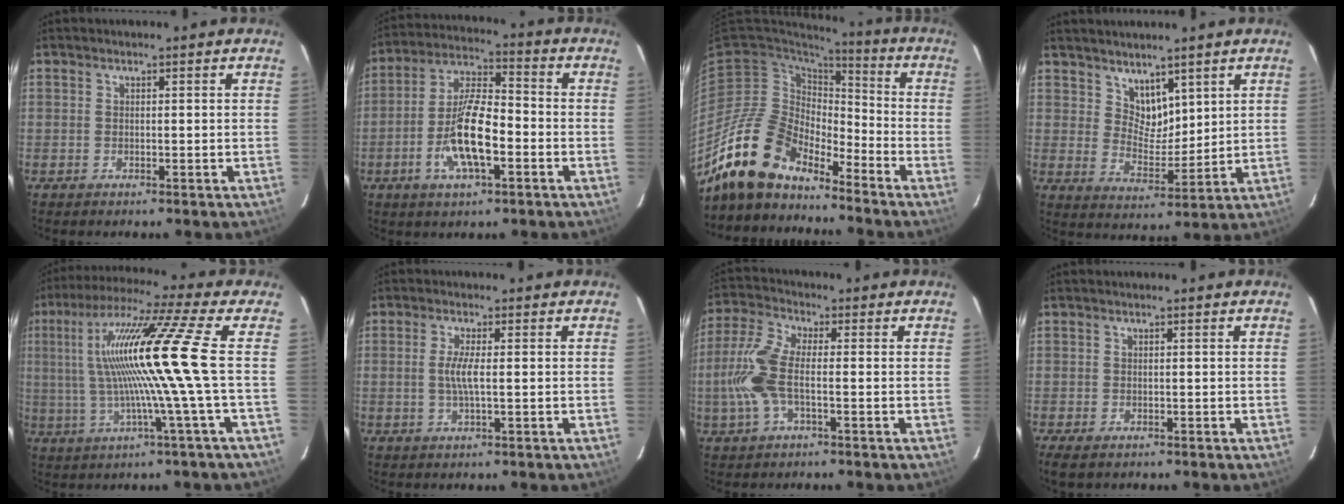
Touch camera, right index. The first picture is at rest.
{"total": 12.2, "force": [-4.2, 4.0, 10.8], "torque": [-0.221, -0.001, -0.078]}
{"total": 15.8, "force": [-13.1, 6.4, 6.2], "torque": [-0.120, 0.002, -0.248]}
{"total": 6.1, "force": [4.5, 3.6, 2.1], "torque": [-0.025, -0.002, 0.087]}
{"total": 16.2, "force": [0.6, -2.7, 16.0], "torque": [-0.286, 0.004, 0.010]}
{"total": 3.4, "force": [-0.1, 0.3, 3.4], "torque": [-0.068, -0.003, -0.003]}
{"total": 9.6, "force": [-1.7, 3.7, 8.7], "torque": [-0.204, 0.008, -0.038]}
{"total": 3.2, "force": [-2.1, 1.6, 1.9], "torque": [-0.039, -0.015, -0.033]}